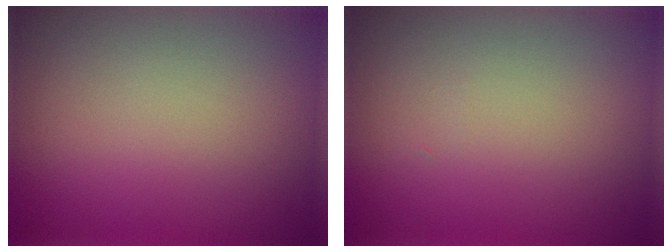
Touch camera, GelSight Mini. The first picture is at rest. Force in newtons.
{"total": 0.0}